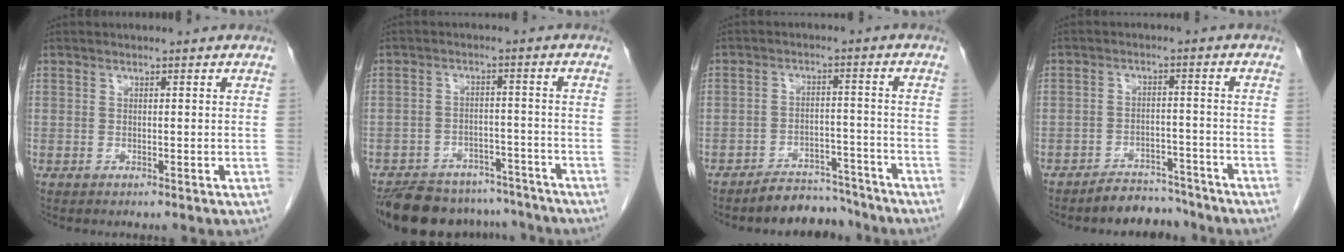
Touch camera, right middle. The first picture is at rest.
{"total": 14.8, "force": [-12.9, 5.9, 4.3], "torque": [-0.073, 0.010, -0.176]}
{"total": 6.6, "force": [-6.2, 2.2, 0.4], "torque": [0.005, 0.012, -0.097]}
{"total": 5.8, "force": [-5.4, 2.0, 0.3], "torque": [0.003, 0.006, -0.084]}